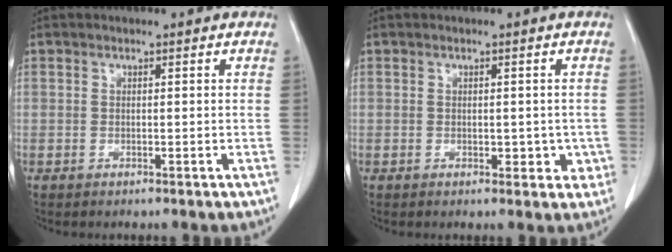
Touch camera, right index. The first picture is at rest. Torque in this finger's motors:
{"motor_torque": [0.02, 0.12, 0.05, 0.02]}